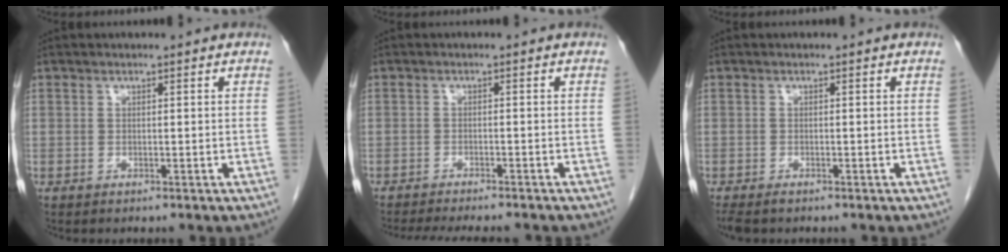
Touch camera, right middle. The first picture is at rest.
{"total": 9.9, "force": [-8.7, 1.2, 4.5], "torque": [-0.061, -0.017, -0.120]}
{"total": 2.4, "force": [-1.9, 0.8, 1.2], "torque": [-0.023, -0.008, -0.029]}